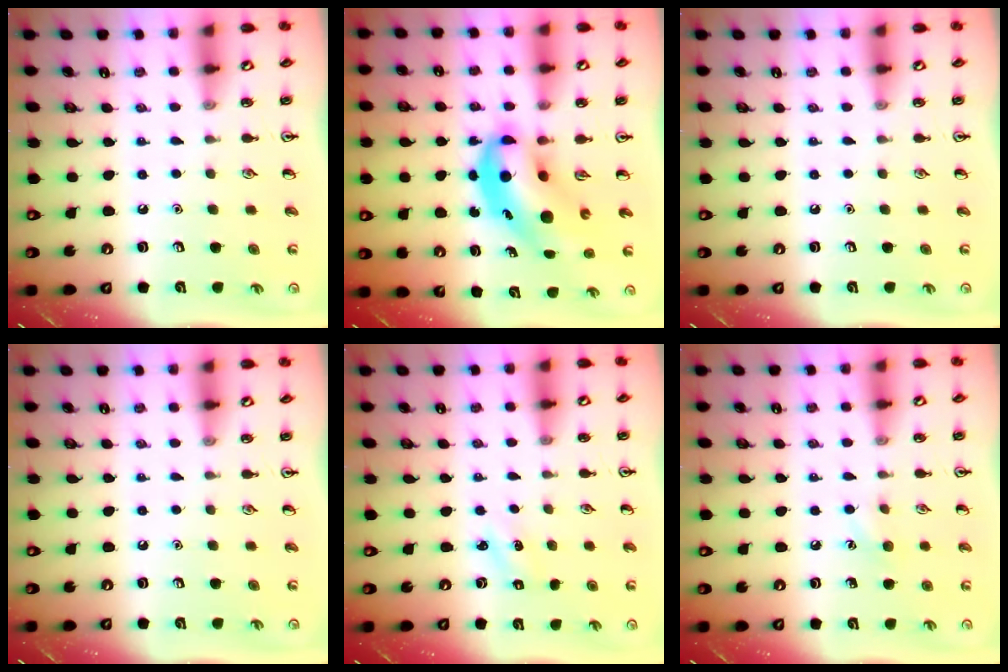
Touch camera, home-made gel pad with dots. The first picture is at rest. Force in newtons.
{"total": 9.5, "press": 9.1, "slide": 2.7}
{"total": 0.0}
{"total": 0.0}
{"total": 1.3, "press": 1.2, "slide": 0.5}
{"total": 6.5, "press": 6.2, "slide": 2.0}